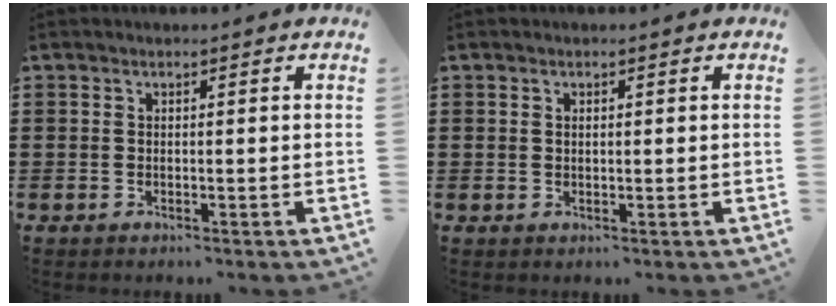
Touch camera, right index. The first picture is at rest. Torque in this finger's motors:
{"motor_torque": [-0.91, 1.09, -0.03, -0.01]}